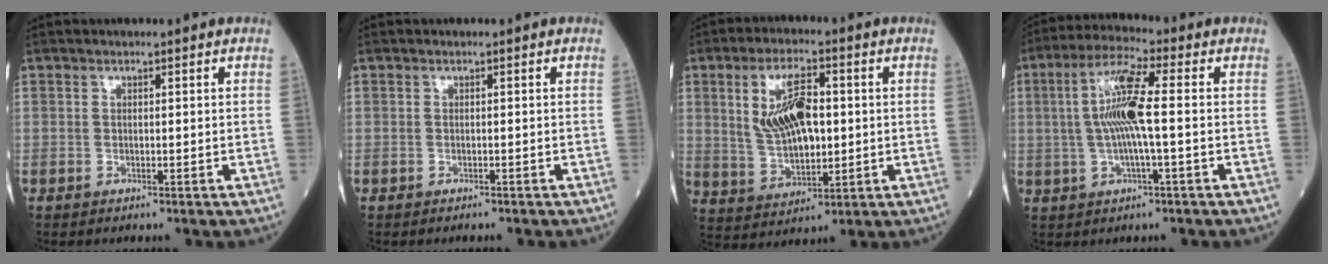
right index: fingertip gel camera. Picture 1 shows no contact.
{"total": 0.7, "force": [-0.7, 0.1, 0.3], "torque": [-0.010, -0.002, -0.009]}
{"total": 10.5, "force": [1.7, 4.3, 9.5], "torque": [-0.193, 0.008, 0.038]}
{"total": 10.5, "force": [0.4, 1.1, 10.4], "torque": [-0.208, 0.013, 0.002]}